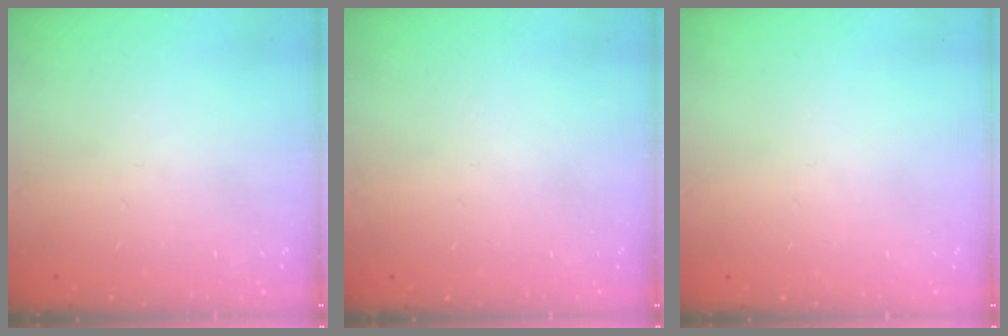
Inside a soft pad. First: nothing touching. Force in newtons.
{"total": 0.0}
{"total": 0.0}